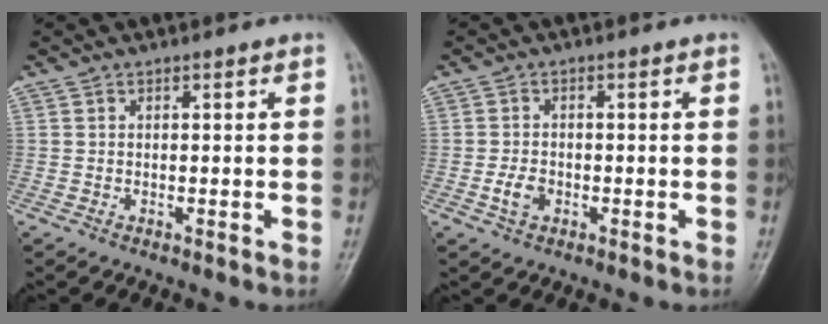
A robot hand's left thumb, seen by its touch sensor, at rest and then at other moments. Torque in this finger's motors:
{"motor_torque": [-0.42, 0.83, 0.43, 0.19, -0.02]}